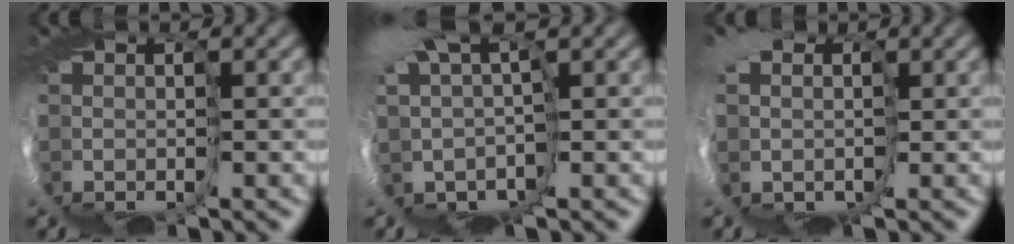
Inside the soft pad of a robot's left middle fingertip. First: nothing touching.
{"total": 5.4, "force": [1.8, 2.7, 4.3], "torque": [-0.102, -0.015, 0.024]}
{"total": 5.7, "force": [1.0, 4.9, 2.8], "torque": [-0.057, -0.016, -0.001]}